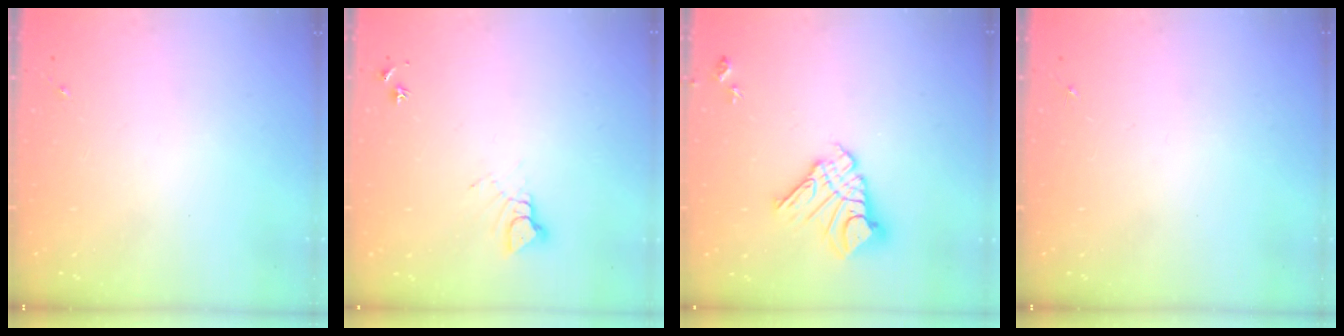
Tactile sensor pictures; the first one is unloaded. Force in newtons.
{"total": 5.1, "press": 5.1, "slide": 0.4}
{"total": 14.1, "press": 14.1, "slide": 1.4}
{"total": 0.0}